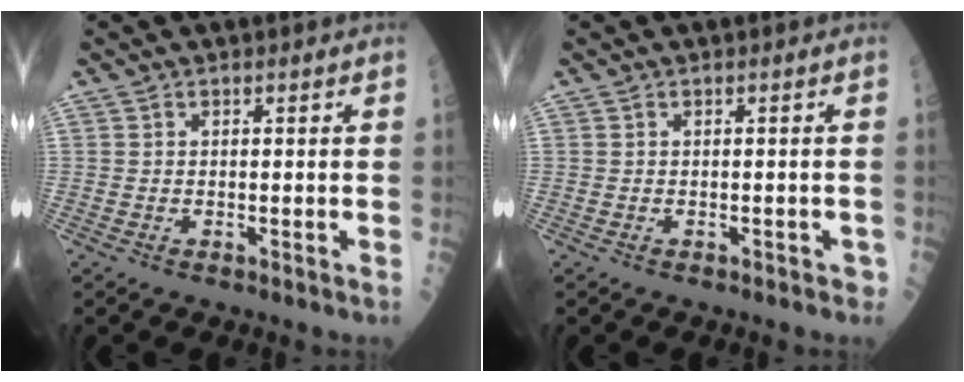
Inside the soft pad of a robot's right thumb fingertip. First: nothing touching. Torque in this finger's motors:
{"motor_torque": [0.22, 0.05, 0.06, -0.16, 0.01]}